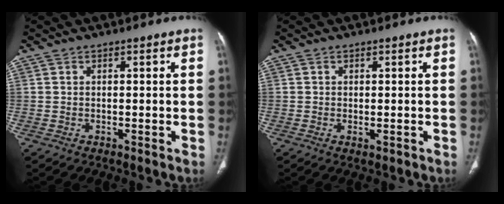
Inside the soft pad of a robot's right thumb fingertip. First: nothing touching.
{"total": 1.1, "force": [-0.4, 0.5, 0.9], "torque": [-0.015, -0.003, -0.001]}